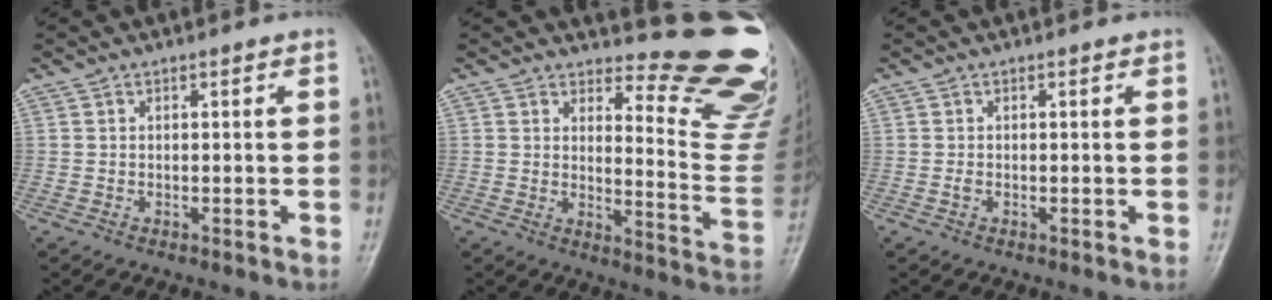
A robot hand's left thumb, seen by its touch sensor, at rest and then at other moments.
{"total": 15.5, "force": [14.2, 3.1, 5.4], "torque": [-0.029, -0.179, 0.161]}
{"total": 0.6, "force": [0.0, 0.4, 0.5], "torque": [-0.007, -0.001, -0.002]}